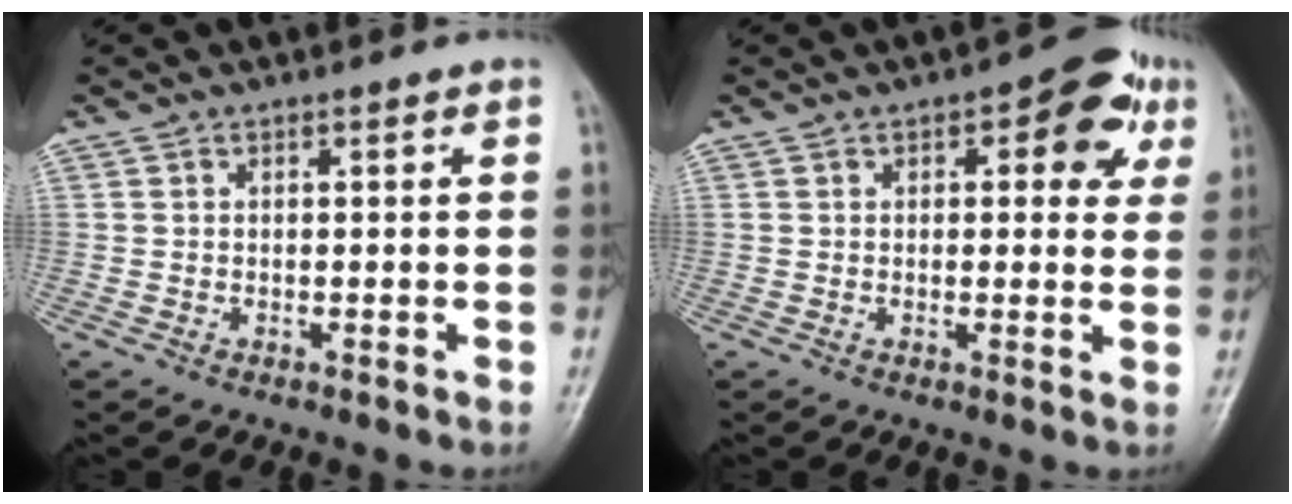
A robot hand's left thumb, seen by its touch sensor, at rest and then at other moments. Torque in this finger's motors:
{"motor_torque": [0.19, 0.22, 0.27, 0.16, 0.11]}